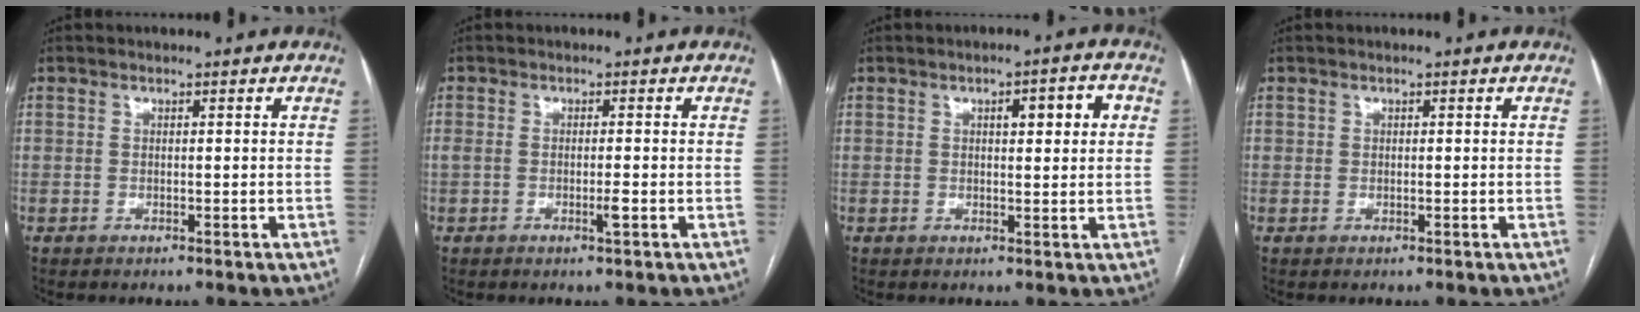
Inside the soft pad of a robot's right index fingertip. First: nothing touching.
{"total": 1.8, "force": [-0.6, 0.1, 1.7], "torque": [-0.036, -0.001, -0.008]}
{"total": 4.8, "force": [1.3, 1.1, 4.4], "torque": [-0.065, 0.013, 0.018]}
{"total": 0.0}